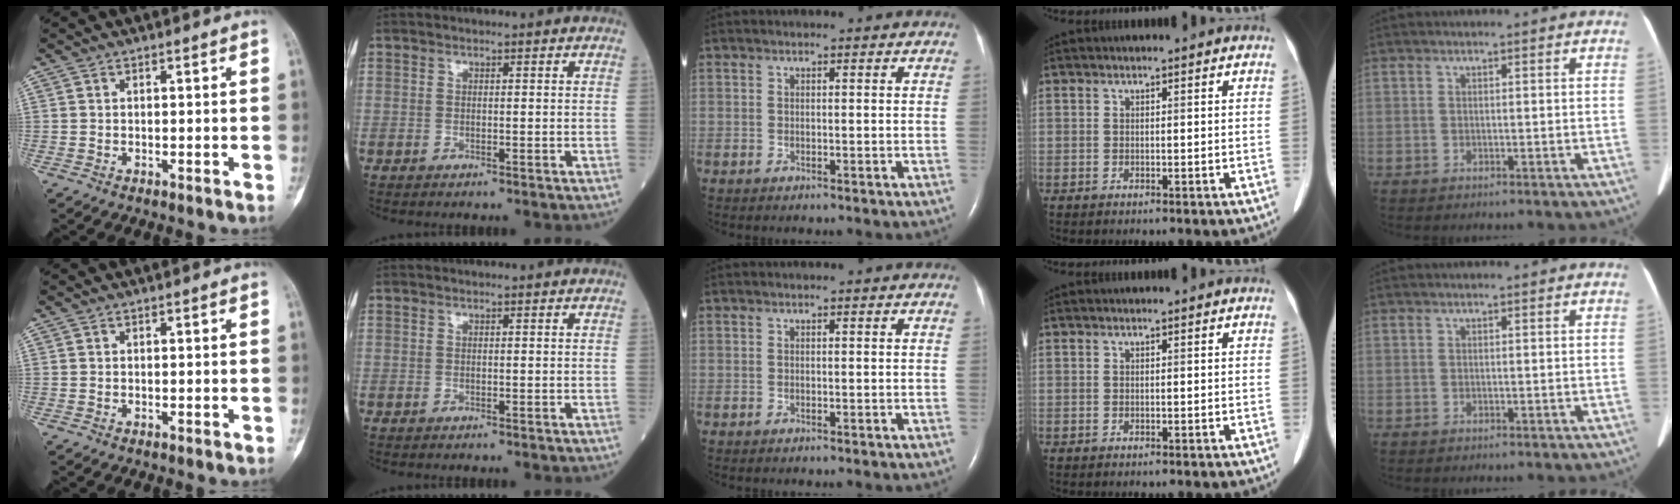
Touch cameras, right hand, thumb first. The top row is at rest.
{}